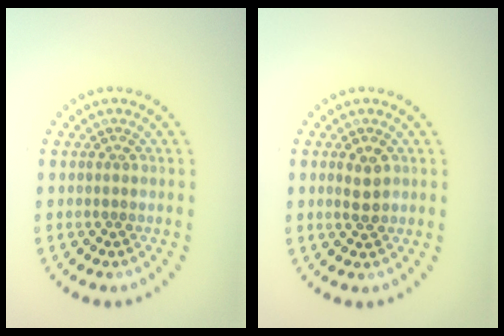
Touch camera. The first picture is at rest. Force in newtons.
{"total": 1.9, "press": 1.9, "slide": 0.2}